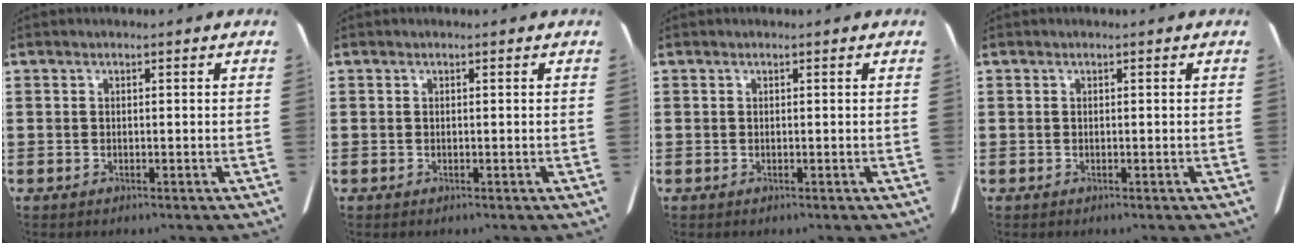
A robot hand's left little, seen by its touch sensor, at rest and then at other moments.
{"total": 0.0}
{"total": 0.0}
{"total": 0.0}